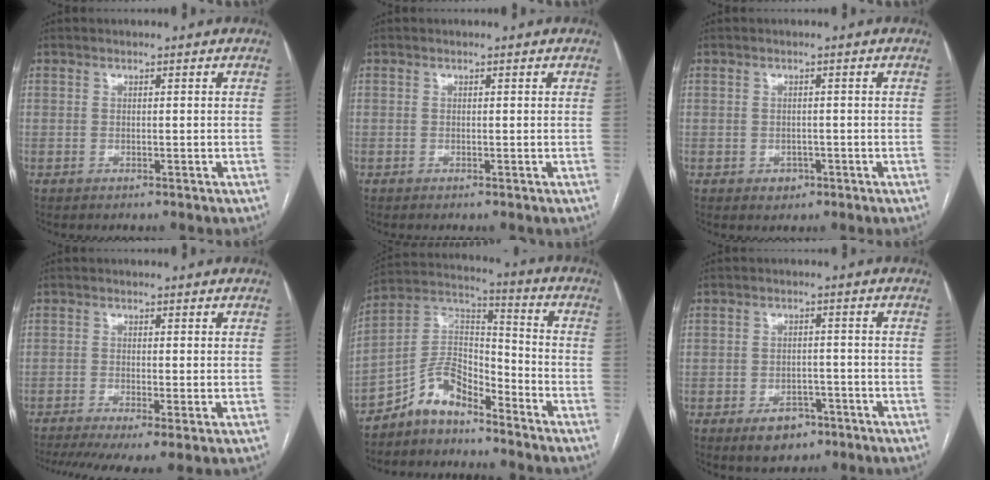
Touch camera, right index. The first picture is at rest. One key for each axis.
{"total": 0.0}
{"total": 1.9, "fx": -0.8, "fy": 1.6, "fz": 0.6, "tx": -0.005, "ty": 0.005, "tz": -0.005}
{"total": 8.0, "fx": -4.7, "fy": 1.9, "fz": 6.2, "tx": -0.108, "ty": -0.013, "tz": -0.079}
{"total": 8.9, "fx": -7.1, "fy": 3.8, "fz": 3.8, "tx": -0.074, "ty": 0.038, "tz": -0.139}
{"total": 5.2, "fx": -3.1, "fy": 3.3, "fz": 2.6, "tx": -0.036, "ty": 0.004, "tz": -0.037}